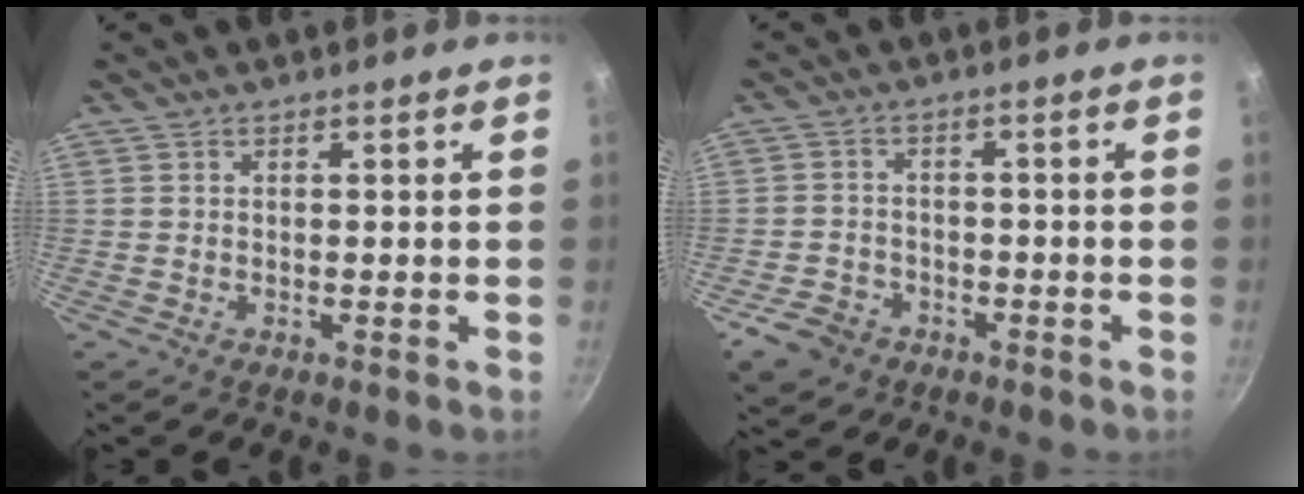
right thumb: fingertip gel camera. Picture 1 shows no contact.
{"total": 6.4, "force": [-3.6, 4.8, 2.3], "torque": [-0.039, 0.031, -0.056]}